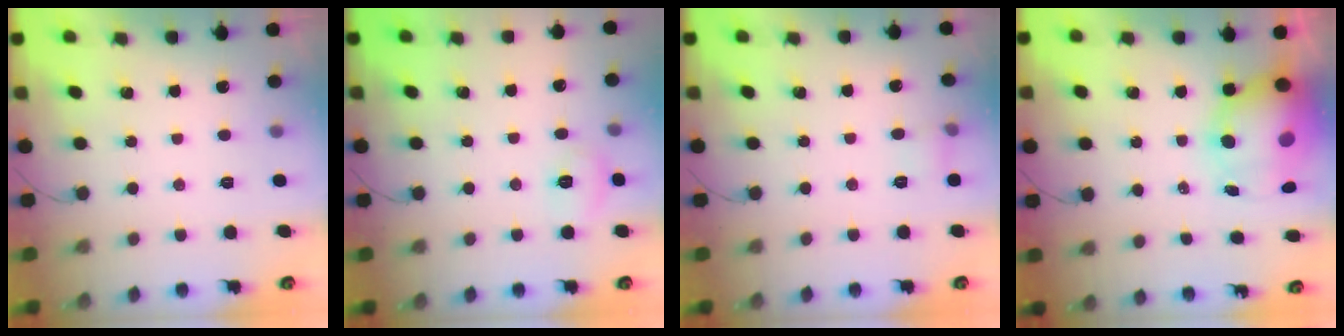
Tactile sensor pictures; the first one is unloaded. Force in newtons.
{"total": 5.1, "press": 4.9, "slide": 1.3}
{"total": 5.1, "press": 4.8, "slide": 1.6}
{"total": 11.3, "press": 10.9, "slide": 2.9}